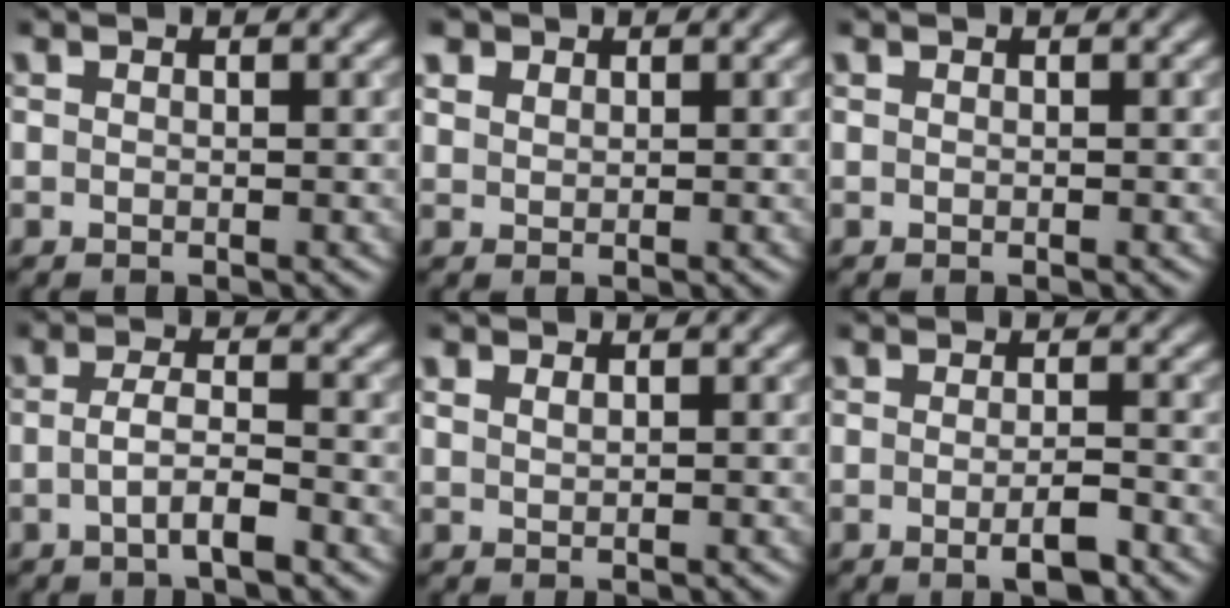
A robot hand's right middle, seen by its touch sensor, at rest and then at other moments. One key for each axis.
{"total": 1.7, "fx": 1.3, "fy": 1.0, "fz": 0.5, "tx": -0.012, "ty": -0.002, "tz": 0.023}
{"total": 0.0}
{"total": 2.9, "fx": -1.1, "fy": 0.6, "fz": 2.6, "tx": -0.046, "ty": 0.007, "tz": -0.027}
{"total": 0.7, "fx": 0.5, "fy": 0.3, "fz": 0.5, "tx": -0.009, "ty": 0.000, "tz": 0.011}
{"total": 2.6, "fx": -1.1, "fy": 0.5, "fz": 2.3, "tx": -0.036, "ty": -0.006, "tz": -0.017}